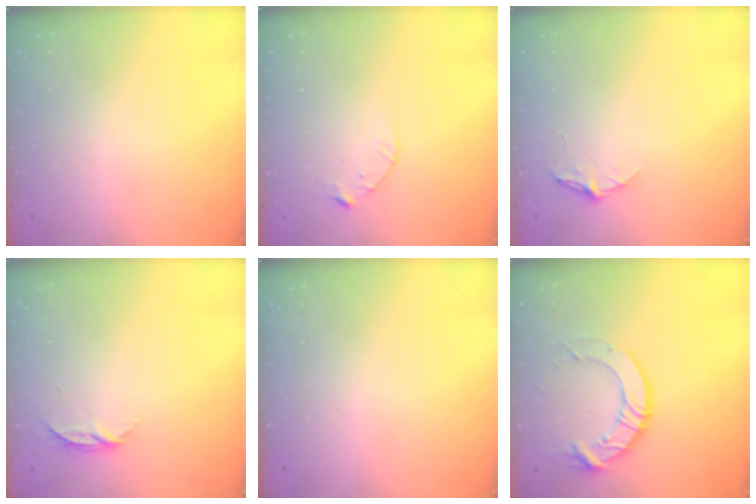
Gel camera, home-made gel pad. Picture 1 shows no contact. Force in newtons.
{"total": 2.8, "press": 2.8, "slide": 0.4}
{"total": 5.3, "press": 5.2, "slide": 0.6}
{"total": 4.0, "press": 4.0, "slide": 0.5}
{"total": 0.0}
{"total": 11.6, "press": 11.6, "slide": 1.2}